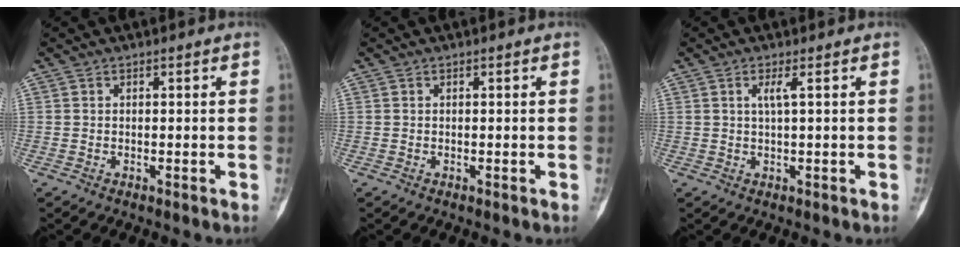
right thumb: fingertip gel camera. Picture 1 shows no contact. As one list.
[{"total": 0.0}, {"total": 1.9, "force": [0.6, -0.1, 1.8], "torque": [-0.044, 0.000, 0.013]}]